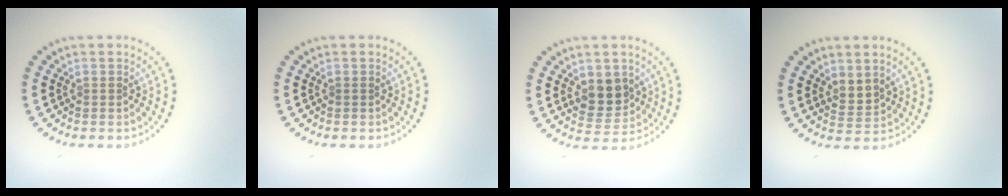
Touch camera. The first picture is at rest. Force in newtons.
{"total": 0.0}
{"total": 3.5, "press": 3.4, "slide": 0.9}
{"total": 1.7, "press": 1.3, "slide": 1.0}